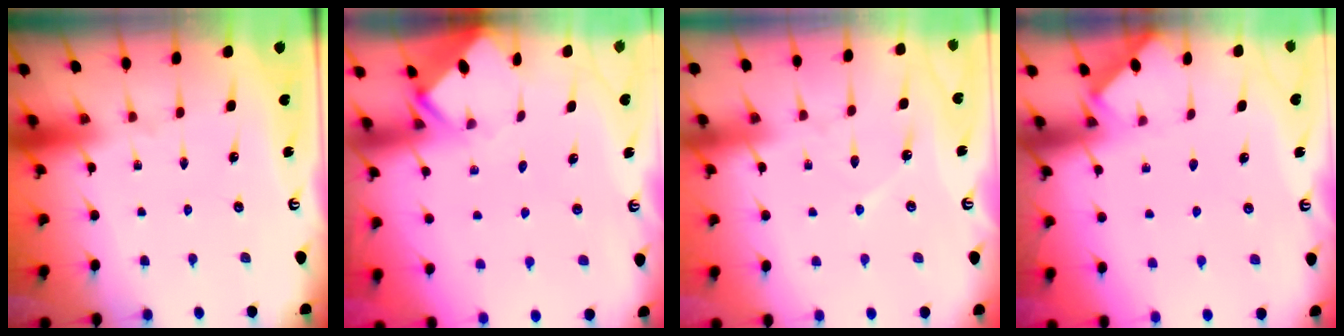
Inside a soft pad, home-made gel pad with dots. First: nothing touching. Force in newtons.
{"total": 3.3, "press": 3.3, "slide": 0.2}
{"total": 3.3, "press": 3.3, "slide": 0.4}
{"total": 1.3, "press": 1.3, "slide": 0.3}